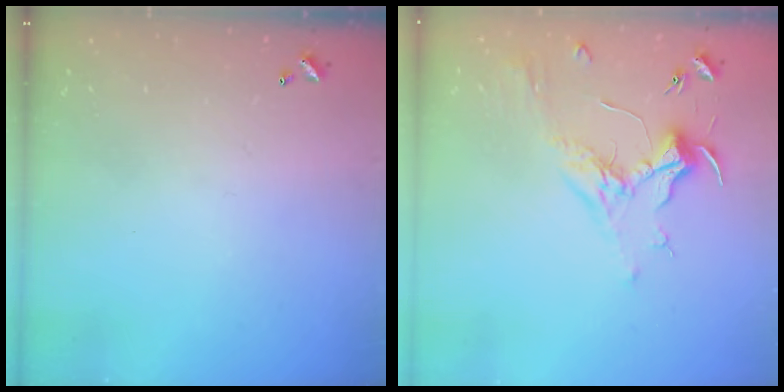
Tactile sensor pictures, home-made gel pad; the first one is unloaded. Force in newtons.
{"total": 2.0, "press": 1.9, "slide": 0.7}